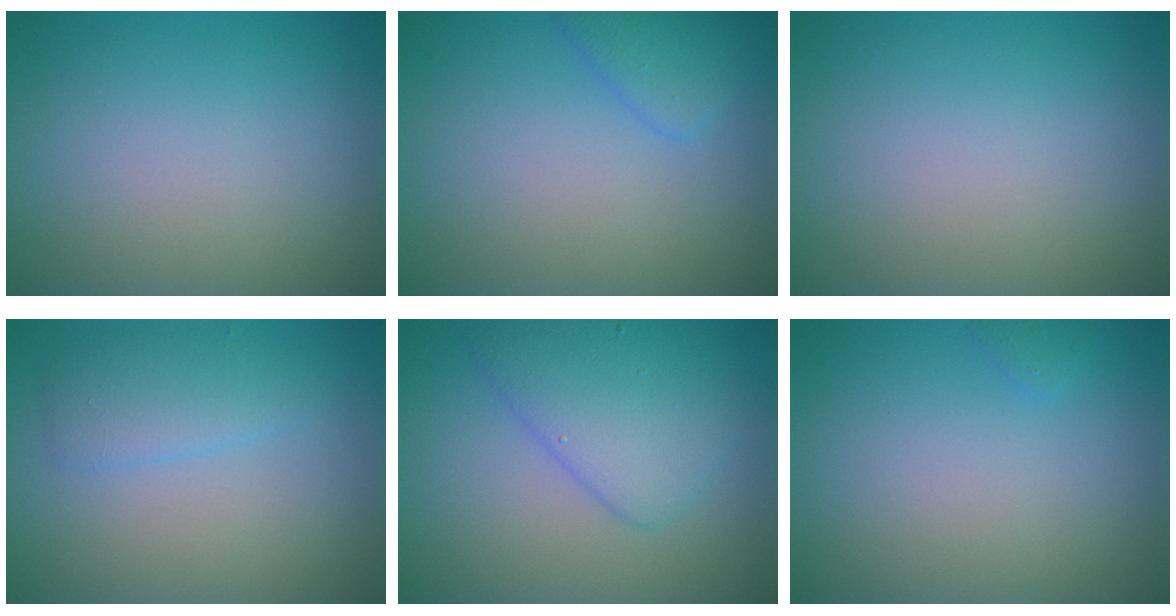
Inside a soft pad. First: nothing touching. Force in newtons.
{"total": 1.9, "press": 1.9, "slide": 0.1}
{"total": 0.0}
{"total": 2.4, "press": 2.4, "slide": 0.1}
{"total": 4.6, "press": 4.6, "slide": 0.1}
{"total": 0.6, "press": 0.6, "slide": 0.1}